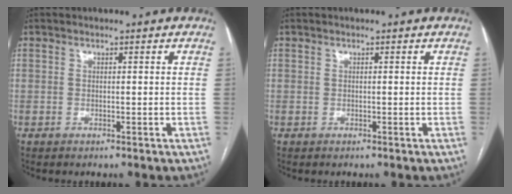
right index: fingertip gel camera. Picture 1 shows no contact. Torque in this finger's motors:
{"motor_torque": [-0.10, 0.02, -0.03, -0.01]}